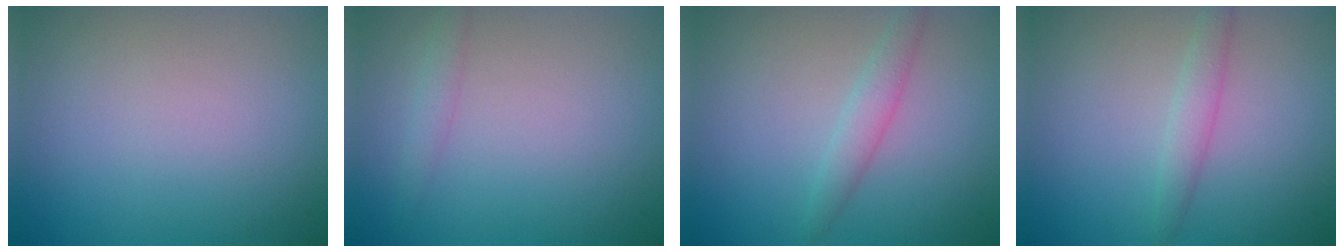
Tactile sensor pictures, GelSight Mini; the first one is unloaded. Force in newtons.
{"total": 1.2, "press": 1.2, "slide": 0.1}
{"total": 1.9, "press": 1.9, "slide": 0.1}
{"total": 1.7, "press": 1.7, "slide": 0.0}